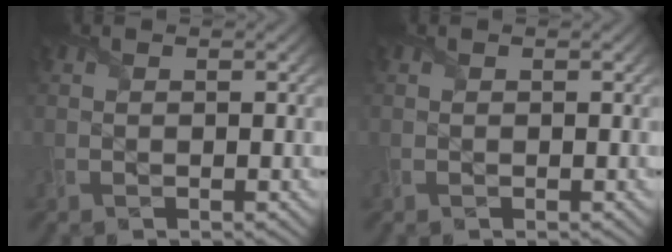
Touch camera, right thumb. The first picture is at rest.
{"total": 0.0}